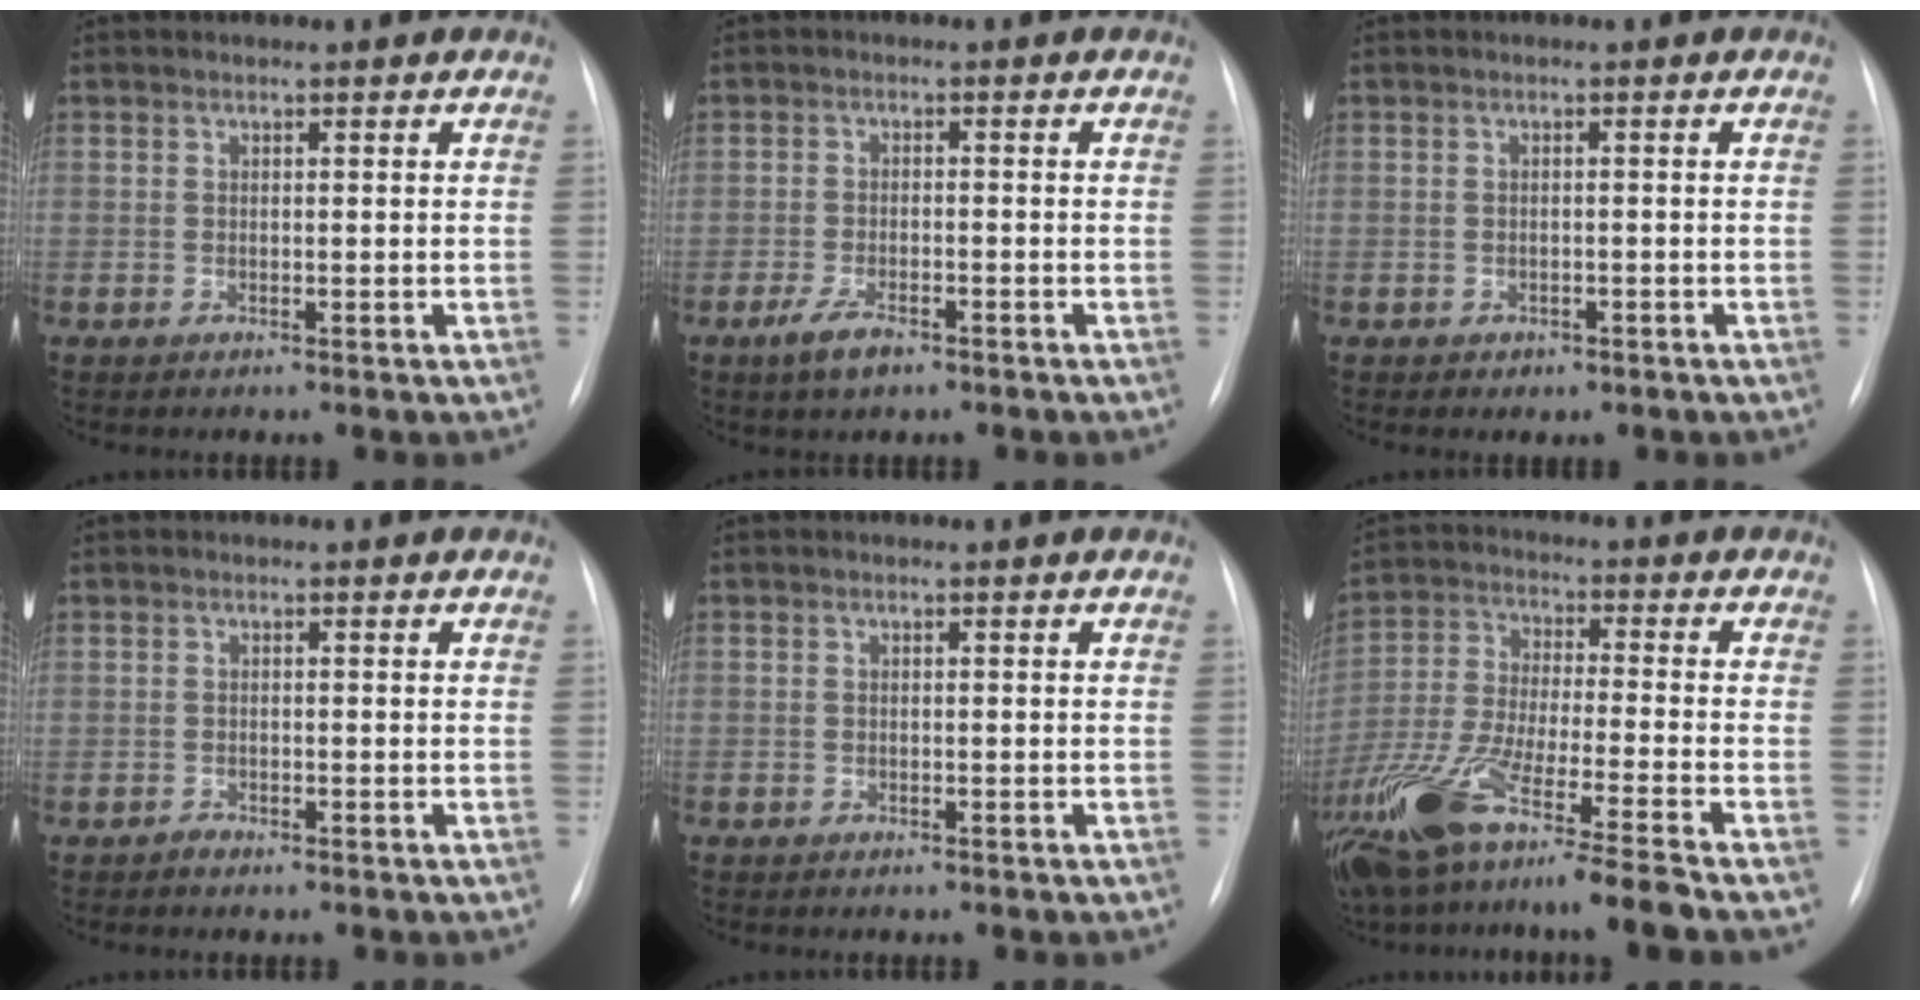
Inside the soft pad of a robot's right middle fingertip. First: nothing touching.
{"total": 3.9, "force": [-2.6, 1.4, 2.6], "torque": [-0.060, -0.004, -0.044]}
{"total": 1.3, "force": [-0.8, 1.0, 0.4], "torque": [-0.009, 0.002, -0.005]}
{"total": 0.8, "force": [-0.7, 0.3, 0.1], "torque": [-0.003, 0.000, -0.013]}
{"total": 0.7, "force": [-0.6, 0.5, 0.2], "torque": [-0.005, 0.002, -0.008]}
{"total": 16.9, "force": [-12.4, -0.3, 11.5], "torque": [-0.242, -0.051, -0.225]}